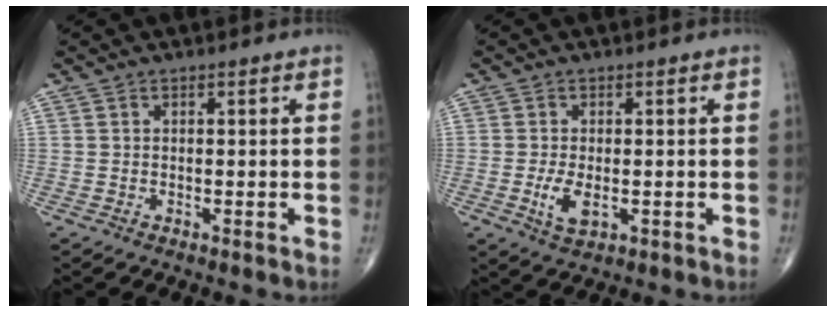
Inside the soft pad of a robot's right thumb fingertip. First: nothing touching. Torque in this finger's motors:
{"motor_torque": [0.19, 0.74, 0.34, 0.22, 0.14]}